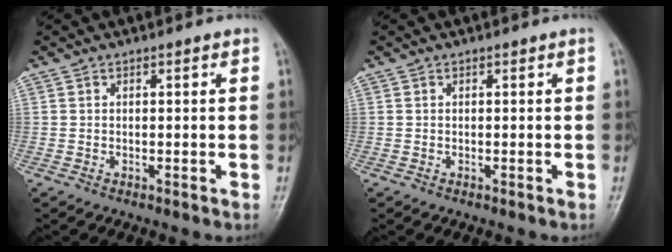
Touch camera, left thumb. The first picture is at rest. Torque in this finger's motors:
{"motor_torque": [2.59, 2.42, 0.00, -0.19, 0.03]}